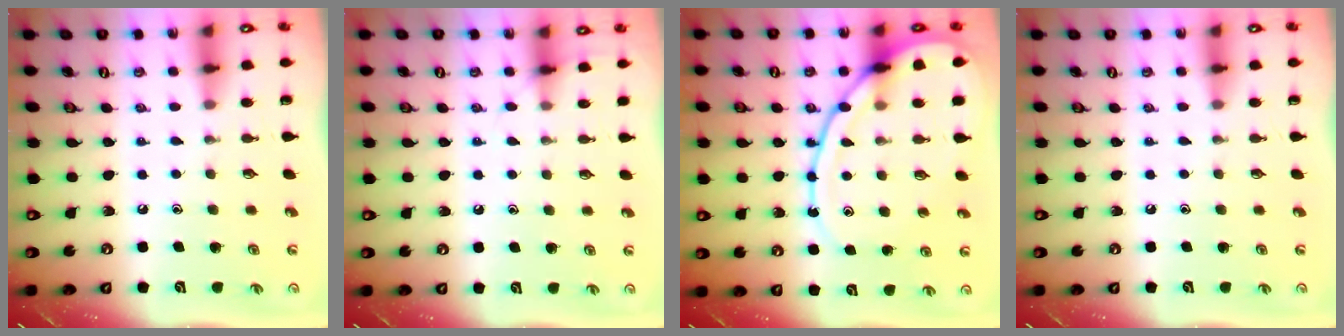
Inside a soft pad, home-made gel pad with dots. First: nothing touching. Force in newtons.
{"total": 4.0, "press": 3.9, "slide": 0.6}
{"total": 15.1, "press": 15.0, "slide": 1.5}
{"total": 0.0}